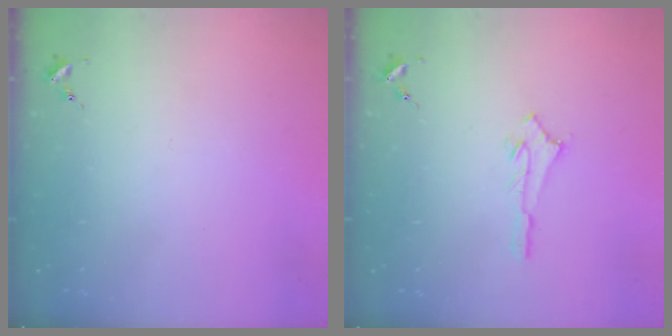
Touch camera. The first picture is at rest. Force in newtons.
{"total": 2.5, "press": 2.5, "slide": 0.2}